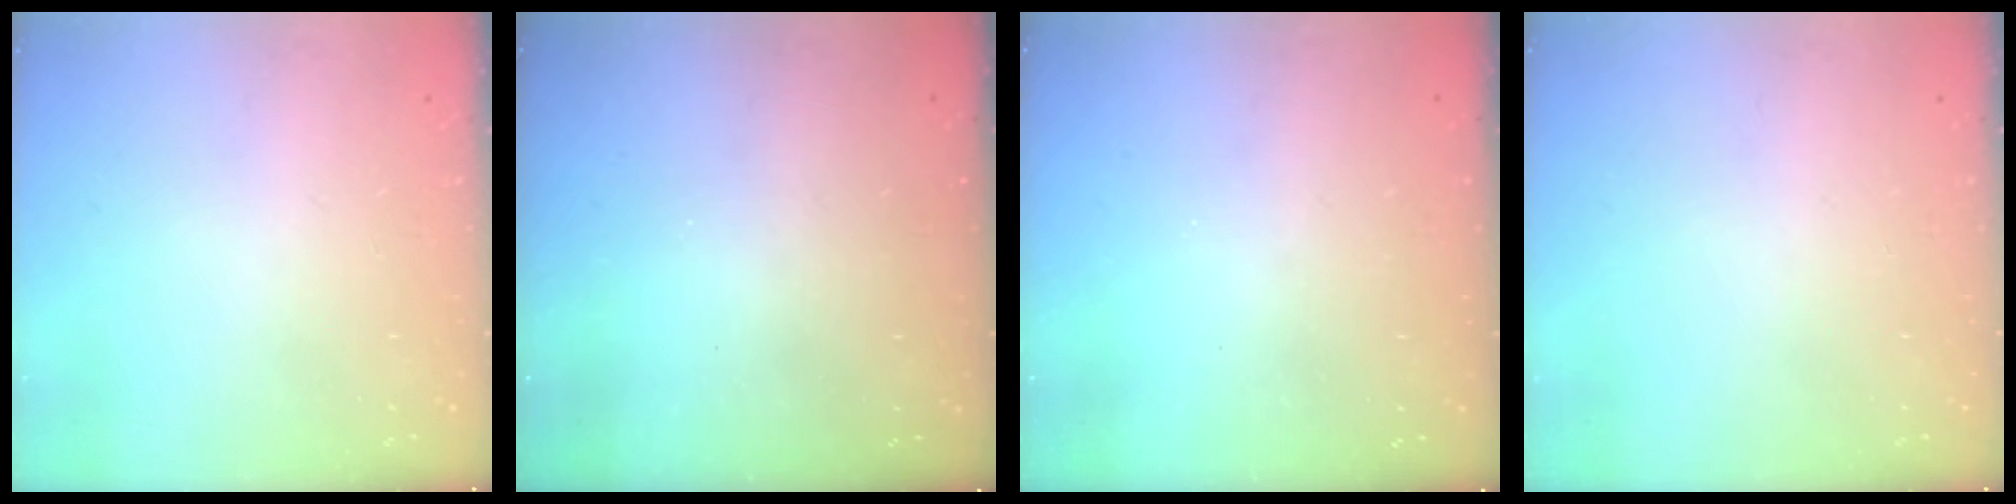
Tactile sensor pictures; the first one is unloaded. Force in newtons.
{"total": 3.0, "press": 3.0, "slide": 0.1}
{"total": 3.1, "press": 3.1, "slide": 0.2}
{"total": 0.0}